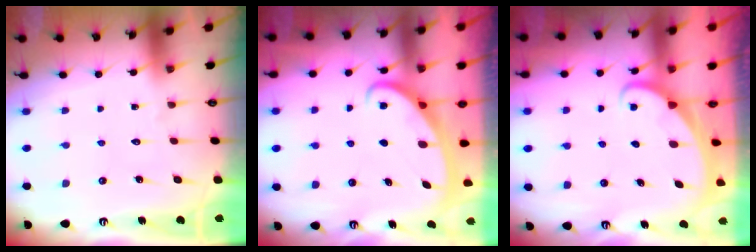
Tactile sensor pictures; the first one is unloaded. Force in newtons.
{"total": 2.5, "press": 2.5, "slide": 0.4}
{"total": 1.7, "press": 1.7, "slide": 0.1}